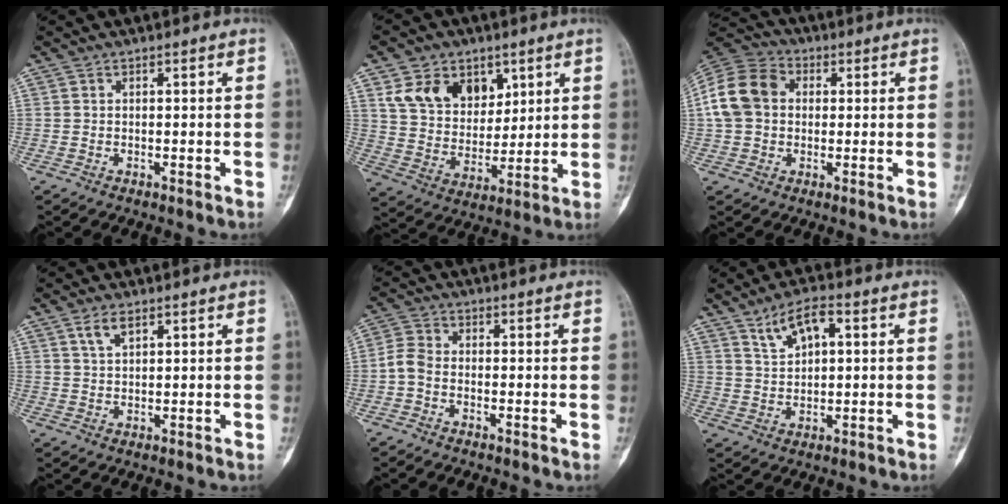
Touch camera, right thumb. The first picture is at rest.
{"total": 13.0, "force": [6.3, 9.4, 6.4], "torque": [-0.074, -0.032, 0.121]}
{"total": 12.1, "force": [1.4, 9.6, 7.3], "torque": [-0.136, 0.030, 0.016]}
{"total": 3.2, "force": [1.9, 1.4, 2.2], "torque": [-0.041, -0.004, 0.041]}
{"total": 3.6, "force": [-1.4, 2.2, 2.4], "torque": [-0.052, 0.014, -0.041]}
{"total": 6.8, "force": [3.0, 3.1, 5.3], "torque": [-0.085, -0.004, 0.057]}